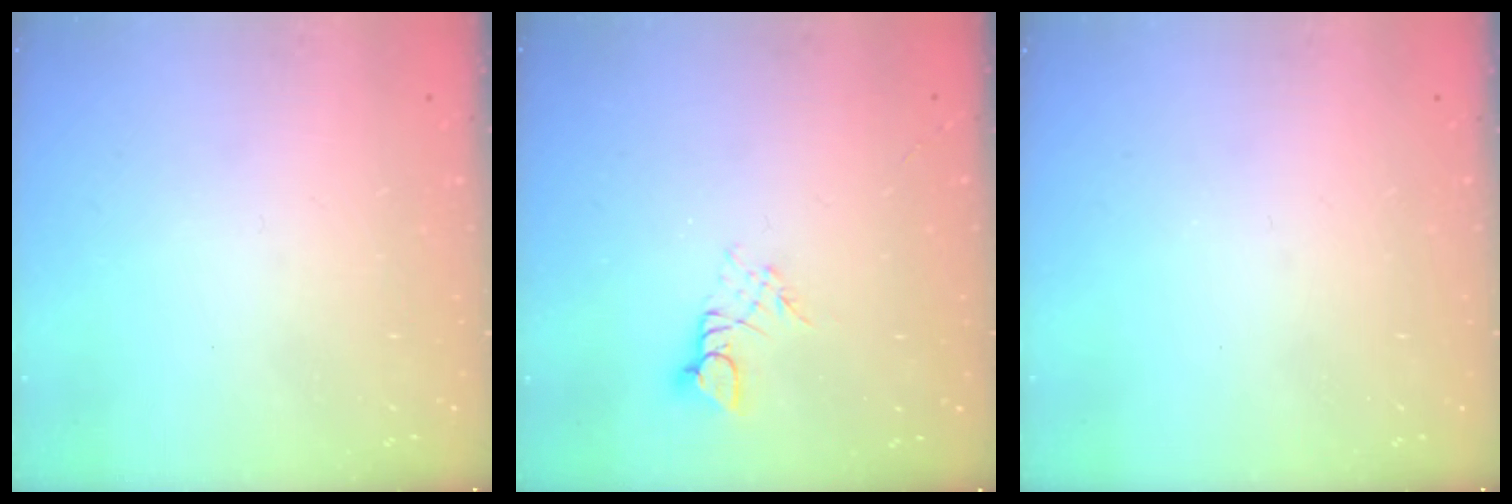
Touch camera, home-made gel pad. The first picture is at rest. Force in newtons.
{"total": 2.6, "press": 2.6, "slide": 0.3}
{"total": 0.0}